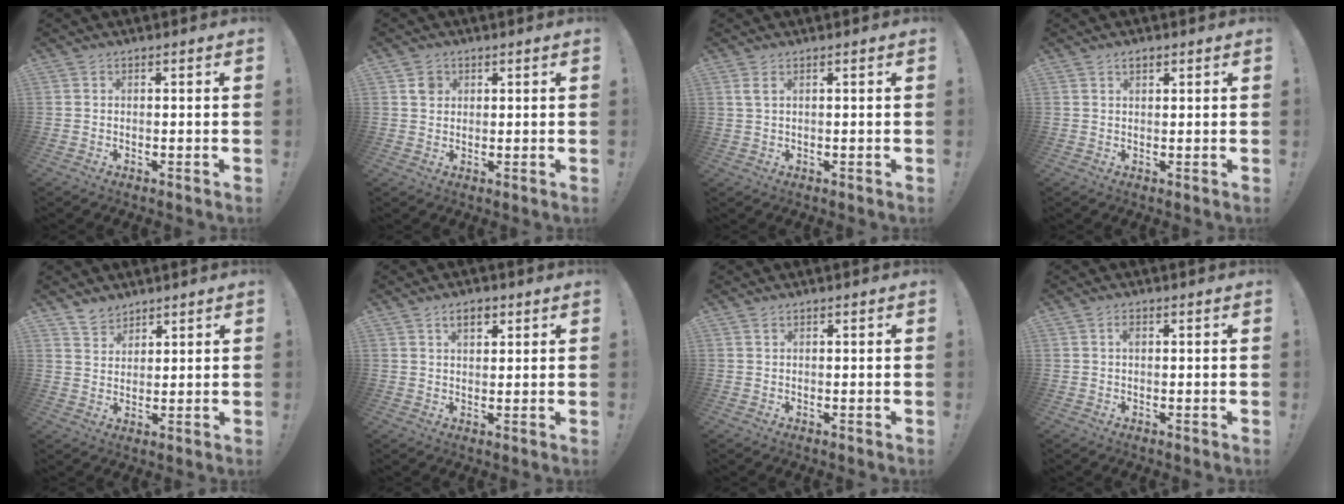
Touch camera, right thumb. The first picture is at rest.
{"total": 3.0, "force": [1.2, 2.6, 0.8], "torque": [-0.001, -0.002, 0.020]}
{"total": 2.1, "force": [1.1, 0.4, 1.7], "torque": [-0.036, 0.002, 0.020]}
{"total": 1.6, "force": [1.0, 0.8, 0.9], "torque": [-0.017, 0.002, 0.019]}
{"total": 4.9, "force": [4.2, 2.6, 0.3], "torque": [-0.002, -0.031, 0.079]}
{"total": 4.6, "force": [2.2, 2.7, 3.0], "torque": [-0.041, 0.000, 0.037]}
{"total": 0.6, "force": [0.4, 0.3, 0.4], "torque": [-0.008, 0.002, 0.007]}
{"total": 1.4, "force": [0.2, 0.9, 1.0], "torque": [-0.018, 0.005, 0.003]}